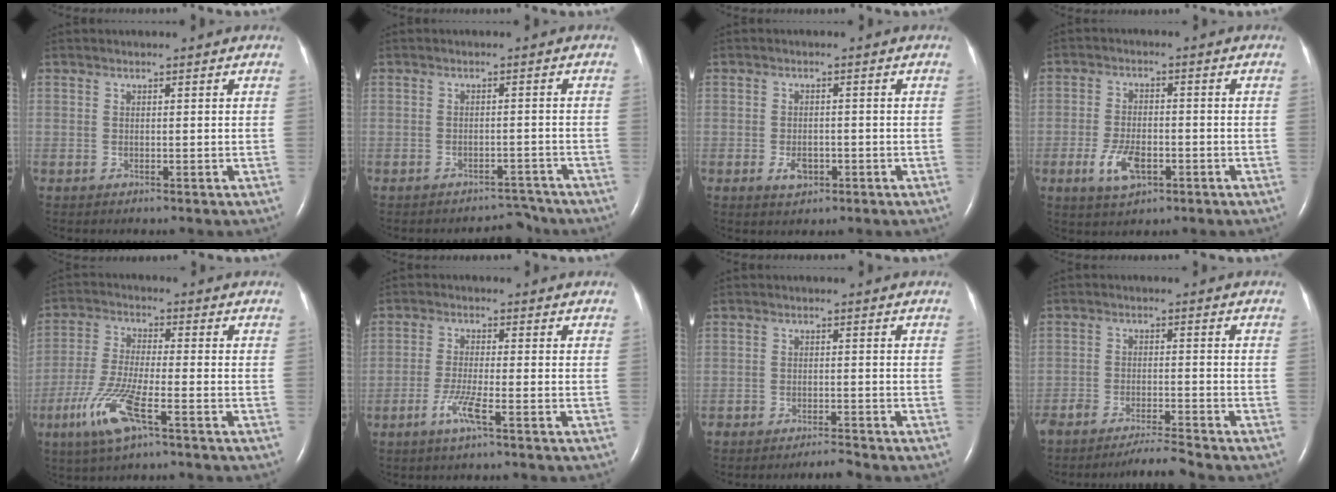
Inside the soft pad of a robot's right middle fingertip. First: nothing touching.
{"total": 3.9, "force": [-3.8, 1.1, -0.1], "torque": [0.005, 0.004, -0.055]}
{"total": 2.8, "force": [-1.2, 1.7, 1.8], "torque": [-0.036, 0.001, -0.014]}
{"total": 5.9, "force": [-2.5, 2.7, 4.6], "torque": [-0.097, -0.003, -0.041]}
{"total": 9.3, "force": [-4.8, 1.2, 7.9], "torque": [-0.177, -0.017, -0.093]}
{"total": 4.2, "force": [-2.3, -0.1, 3.5], "torque": [-0.078, -0.008, -0.048]}
{"total": 2.1, "force": [-2.1, -0.2, 0.3], "torque": [-0.007, -0.009, -0.035]}
{"total": 5.7, "force": [-5.4, -1.0, 1.7], "torque": [-0.025, -0.013, -0.094]}